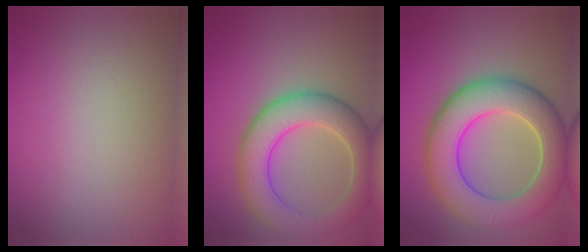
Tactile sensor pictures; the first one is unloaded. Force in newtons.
{"total": 7.3, "press": 7.3, "slide": 0.4}
{"total": 9.9, "press": 9.8, "slide": 0.7}